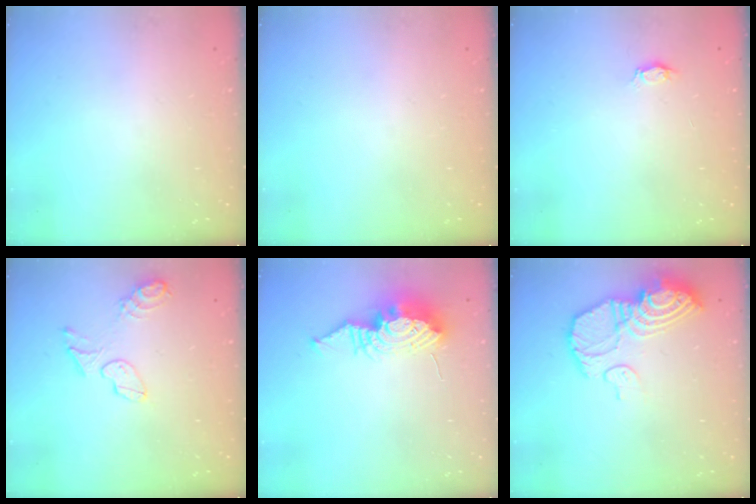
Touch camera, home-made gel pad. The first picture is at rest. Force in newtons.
{"total": 0.0}
{"total": 3.0, "press": 2.9, "slide": 0.3}
{"total": 10.5, "press": 9.0, "slide": 5.6}
{"total": 12.4, "press": 12.4, "slide": 1.0}
{"total": 15.7, "press": 15.6, "slide": 1.7}